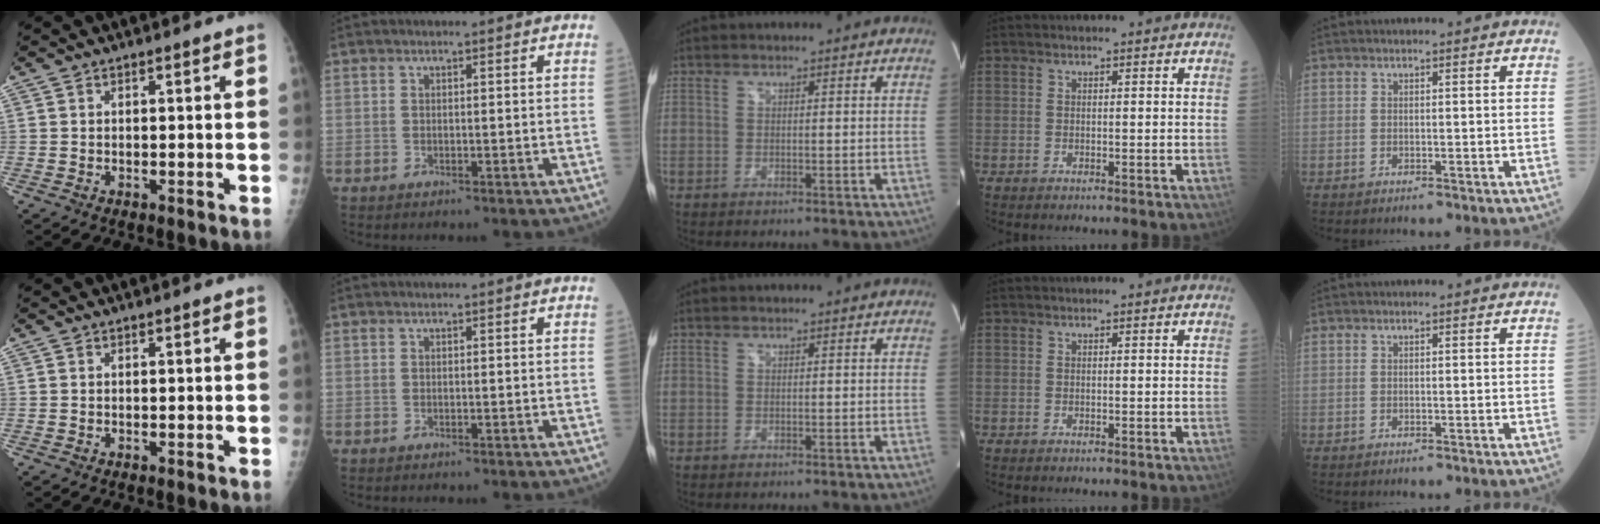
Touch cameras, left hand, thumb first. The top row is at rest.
{}